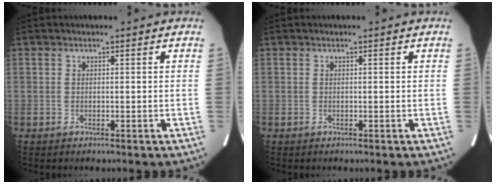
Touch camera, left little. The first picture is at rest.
{"total": 0.0}